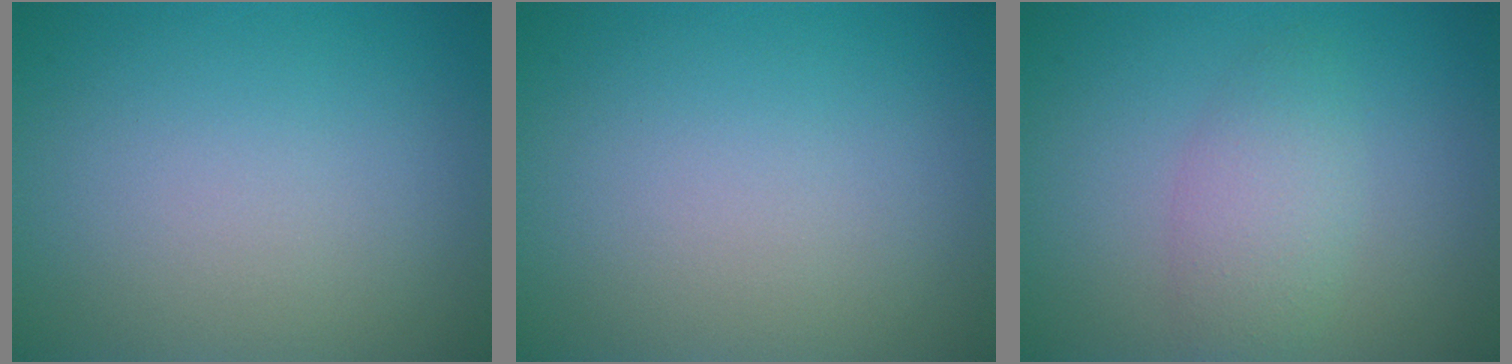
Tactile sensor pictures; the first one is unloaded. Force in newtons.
{"total": 0.0}
{"total": 2.8, "press": 2.8, "slide": 0.1}